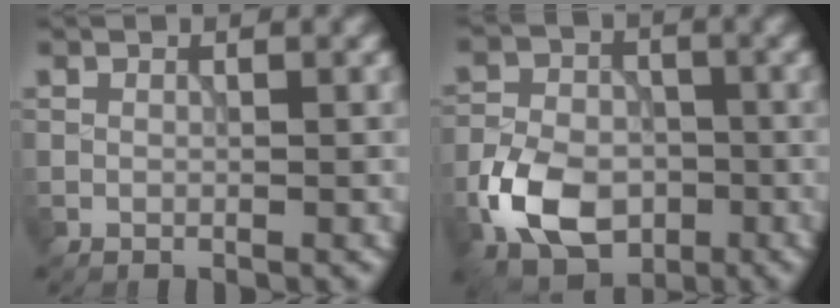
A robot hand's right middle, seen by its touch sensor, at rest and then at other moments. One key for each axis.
{"total": 7.6, "fx": -3.1, "fy": 5.2, "fz": 4.7, "tx": -0.095, "ty": -0.004, "tz": -0.069}